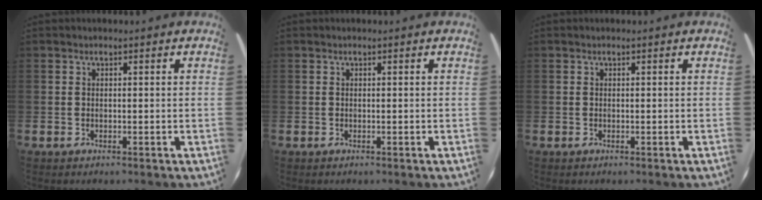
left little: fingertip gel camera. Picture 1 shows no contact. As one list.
[{"total": 0.0}, {"total": 0.0}]